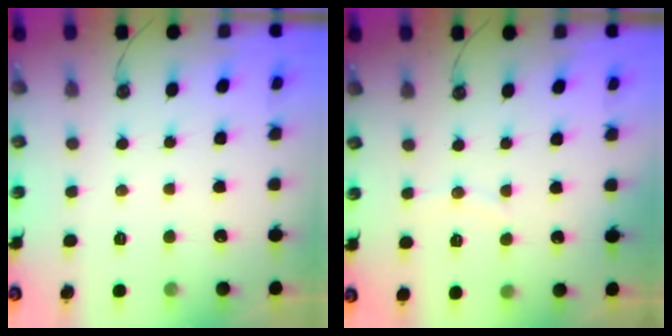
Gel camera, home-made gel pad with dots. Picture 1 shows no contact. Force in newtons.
{"total": 3.5, "press": 3.4, "slide": 0.7}